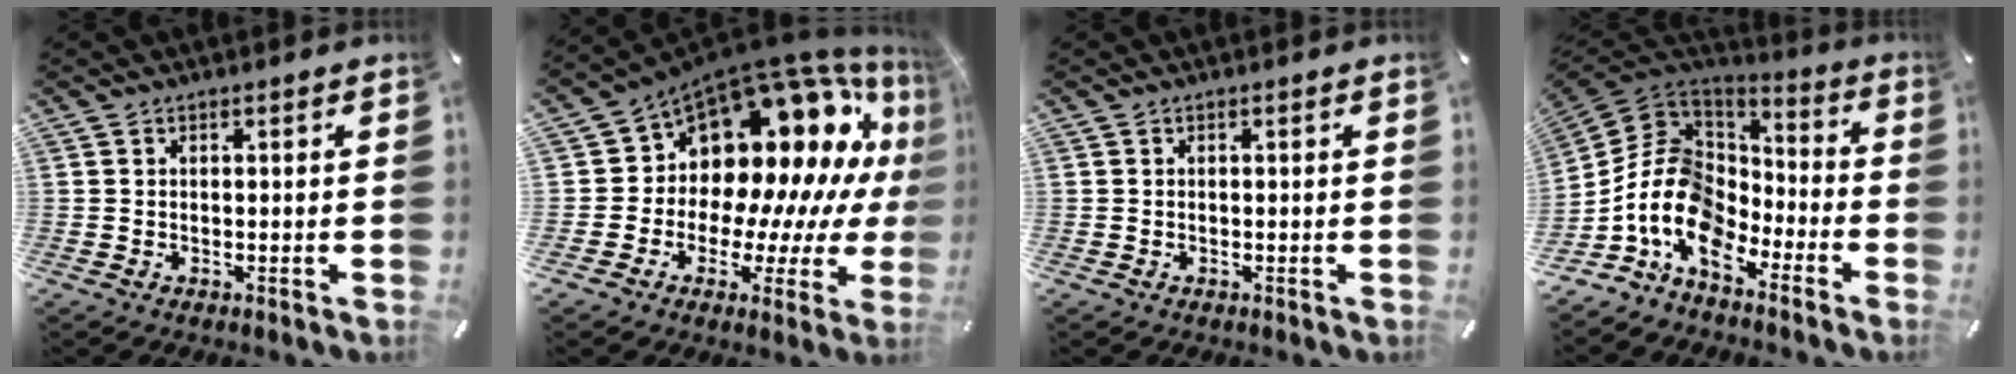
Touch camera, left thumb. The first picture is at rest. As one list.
[{"total": 16.3, "force": [8.9, 10.2, 9.1], "torque": [-0.134, -0.113, 0.168]}, {"total": 0.0}, {"total": 14.8, "force": [-7.2, 10.2, 7.8], "torque": [-0.202, 0.014, -0.136]}]